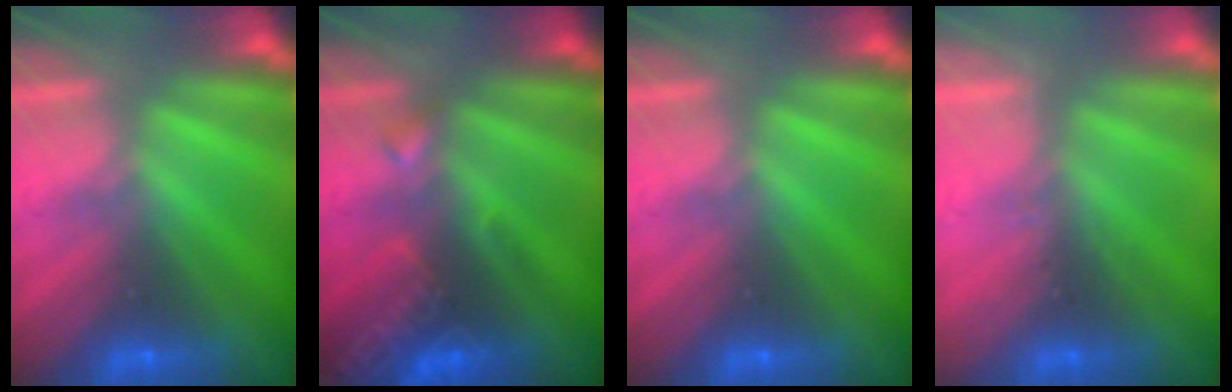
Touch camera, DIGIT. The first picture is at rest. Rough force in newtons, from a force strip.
{"total": 2.6}
{"total": 0.0}
{"total": 2.3}